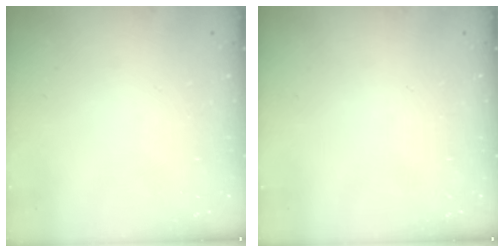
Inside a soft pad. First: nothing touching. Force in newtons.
{"total": 0.0}